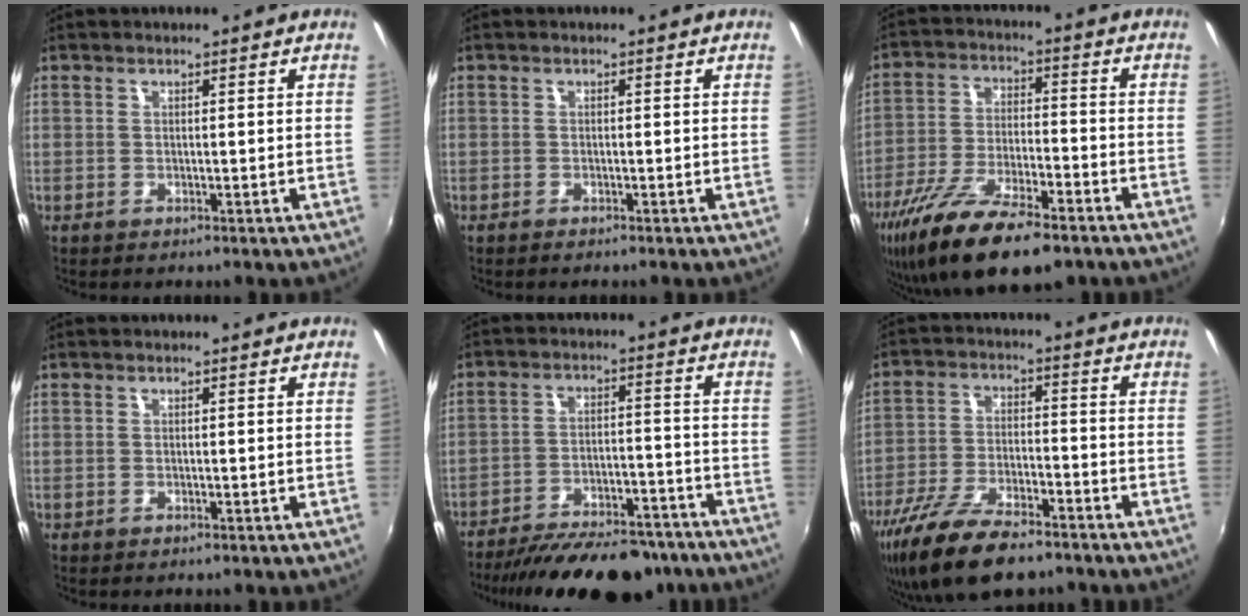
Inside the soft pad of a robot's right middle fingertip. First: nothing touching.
{"total": 0.7, "force": [-0.6, 0.2, 0.2], "torque": [-0.007, -0.003, -0.013]}
{"total": 18.2, "force": [-12.7, 5.4, 11.9], "torque": [-0.240, -0.044, -0.224]}
{"total": 0.0}
{"total": 21.6, "force": [-18.2, 6.8, 9.3], "torque": [-0.174, -0.005, -0.247]}
{"total": 16.2, "force": [-11.8, 5.5, 9.5], "torque": [-0.204, -0.034, -0.211]}